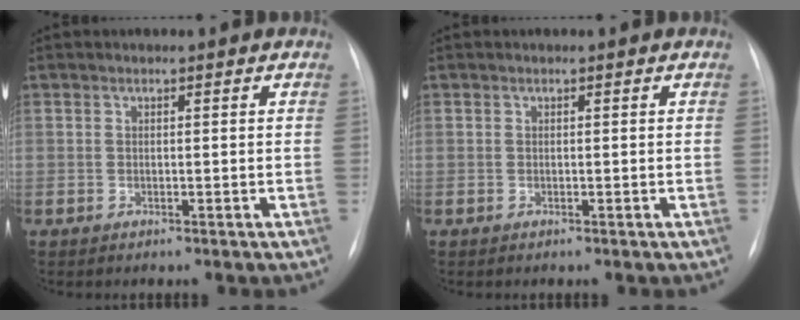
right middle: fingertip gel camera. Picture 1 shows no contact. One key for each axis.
{"total": 0.0}